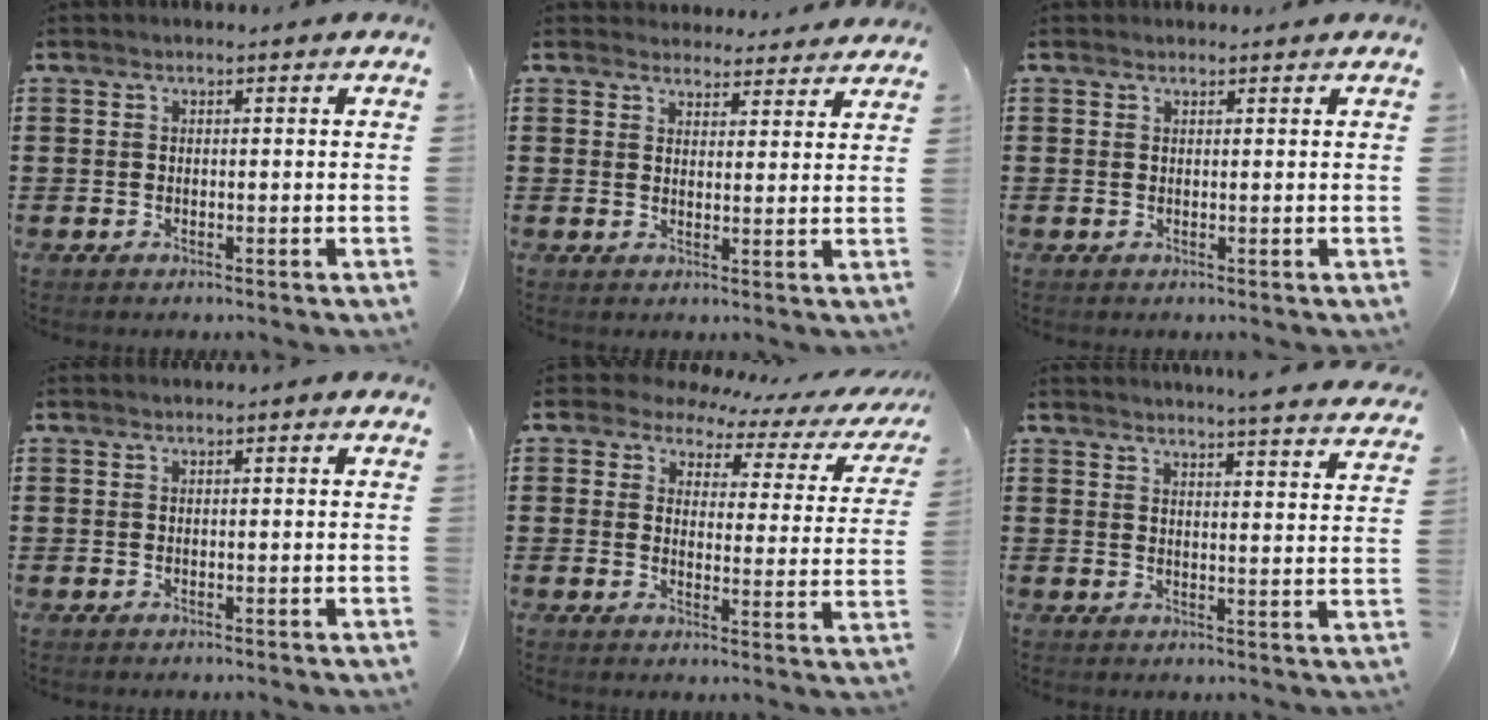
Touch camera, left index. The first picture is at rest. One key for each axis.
{"total": 3.5, "fx": 3.3, "fy": 1.2, "fz": 0.0, "tx": -0.004, "ty": -0.009, "tz": 0.060}
{"total": 0.5, "fx": 0.3, "fy": 0.4, "fz": -0.1, "tx": 0.000, "ty": 0.003, "tz": 0.006}
{"total": 0.0}
{"total": 4.3, "fx": 3.3, "fy": 2.4, "fz": 1.5, "tx": -0.044, "ty": -0.014, "tz": 0.051}
{"total": 4.0, "fx": 3.9, "fy": -0.8, "fz": 0.5, "tx": -0.018, "ty": -0.027, "tz": 0.067}